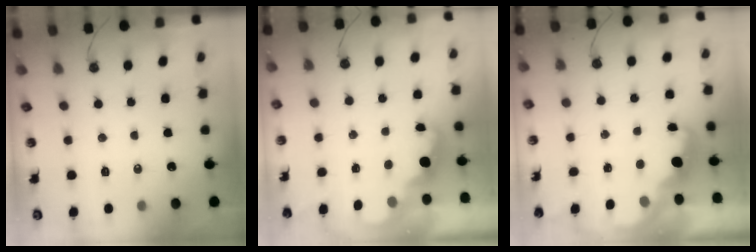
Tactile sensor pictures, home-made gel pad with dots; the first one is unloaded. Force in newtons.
{"total": 2.5, "press": 2.4, "slide": 0.5}
{"total": 2.2, "press": 2.1, "slide": 0.6}